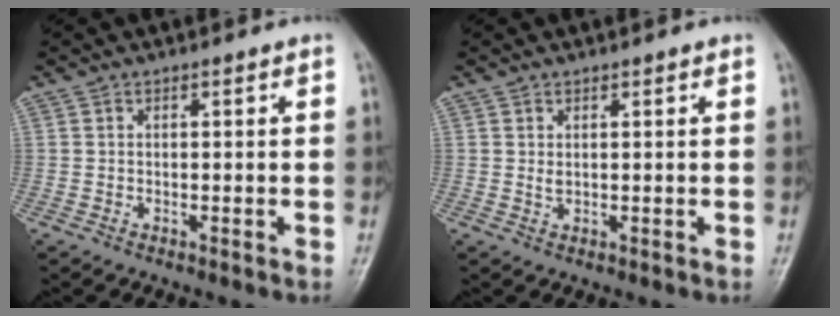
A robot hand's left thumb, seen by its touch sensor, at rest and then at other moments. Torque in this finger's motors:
{"motor_torque": [0.29, 0.03, 0.55, 0.09, 0.00]}